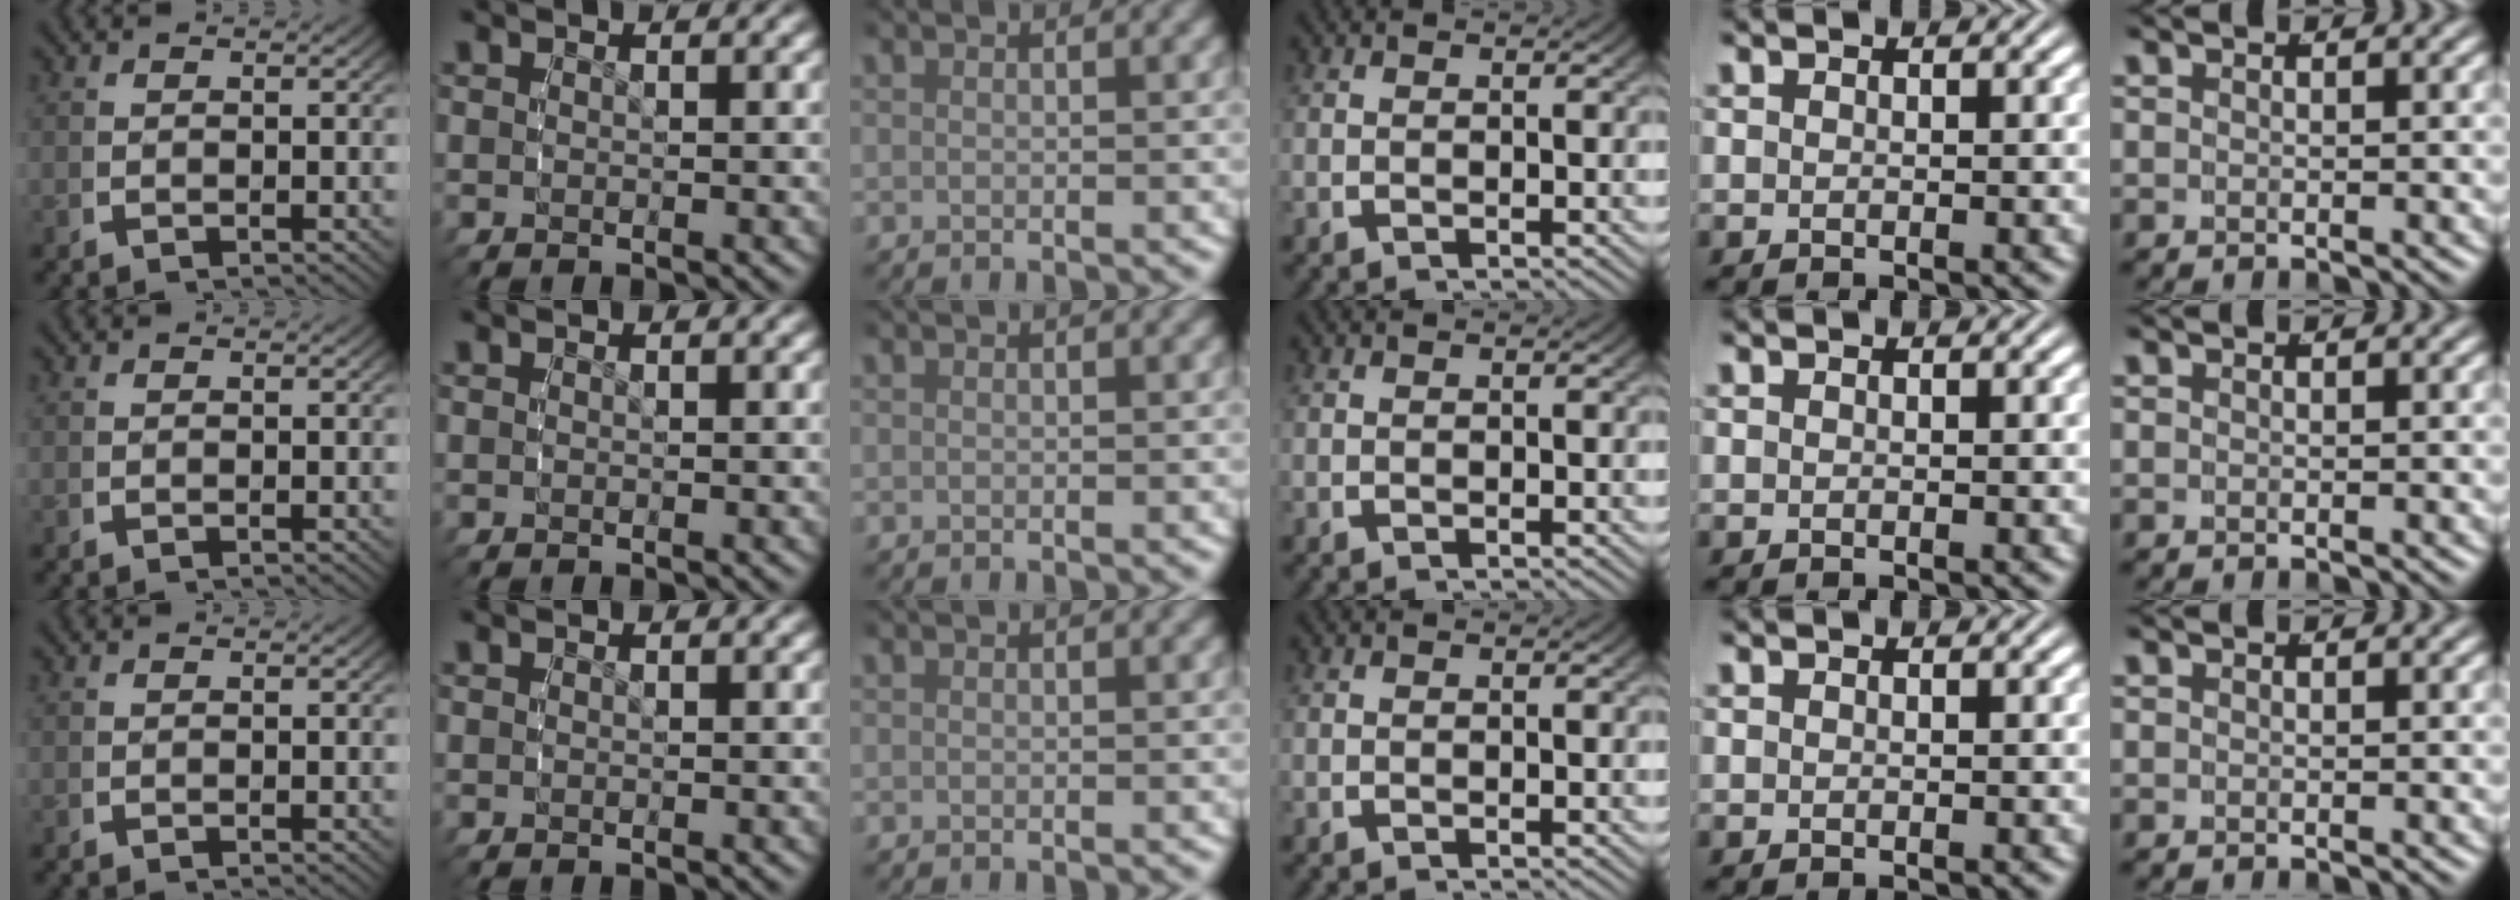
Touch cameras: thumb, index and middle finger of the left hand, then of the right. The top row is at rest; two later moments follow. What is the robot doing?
{"motion": "reach", "object": "photo album"}